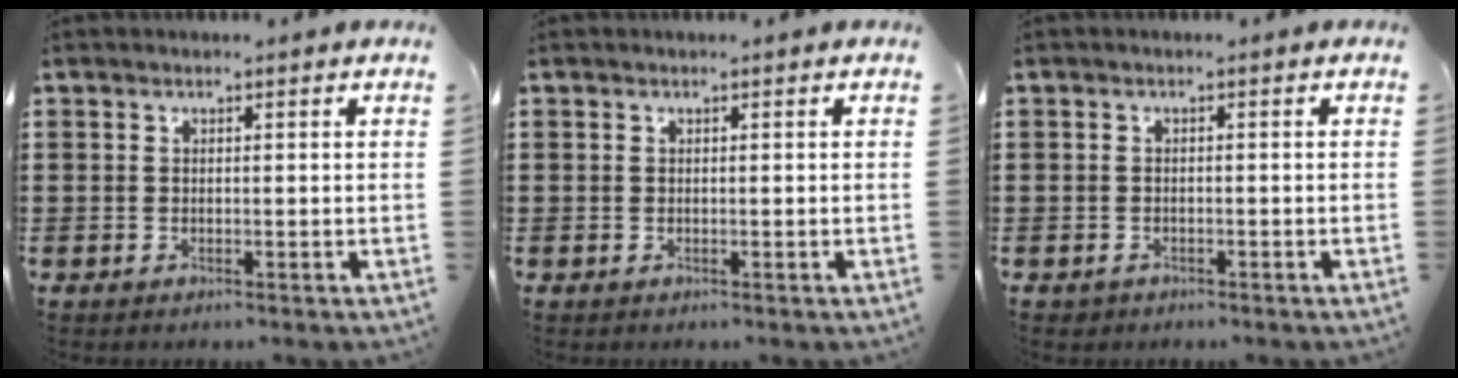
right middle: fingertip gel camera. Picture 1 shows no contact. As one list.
[{"total": 0.0}, {"total": 0.6, "force": [-0.5, 0.4, 0.1], "torque": [-0.003, 0.002, -0.012]}]